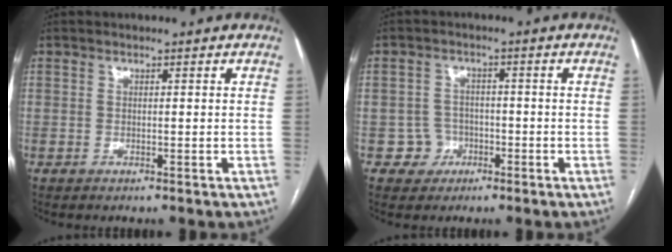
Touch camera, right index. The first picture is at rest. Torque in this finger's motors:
{"motor_torque": [-0.77, 0.30, -0.78, -0.21]}